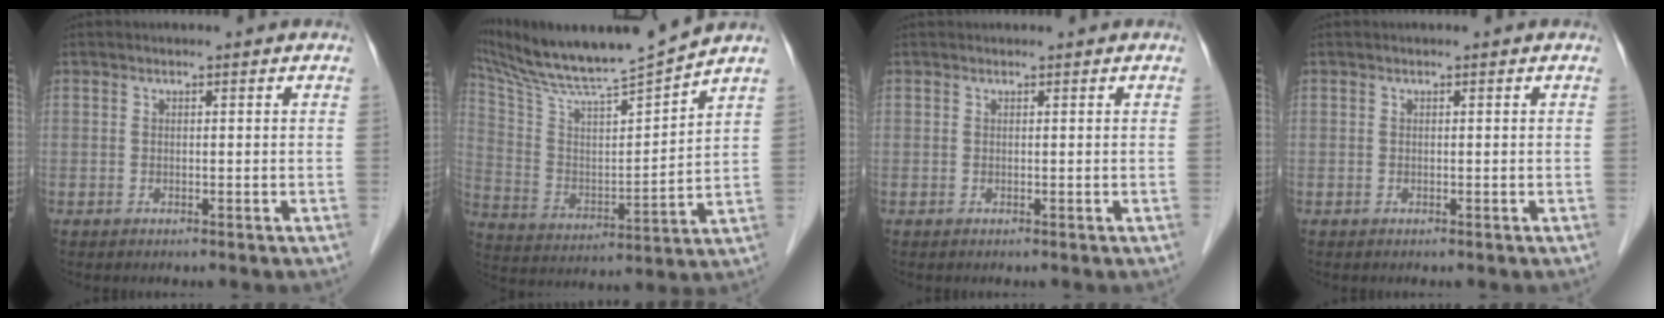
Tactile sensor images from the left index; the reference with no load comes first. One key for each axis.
{"total": 15.5, "fx": 14.3, "fy": -1.7, "fz": 5.7, "tx": -0.118, "ty": -0.019, "tz": 0.256}
{"total": 1.2, "fx": 1.2, "fy": 0.1, "fz": 0.2, "tx": -0.006, "ty": 0.022, "tz": 0.022}
{"total": 0.0}